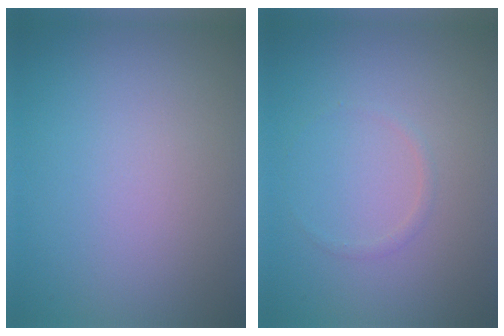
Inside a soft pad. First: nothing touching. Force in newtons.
{"total": 0.6, "press": 0.6, "slide": 0.0}